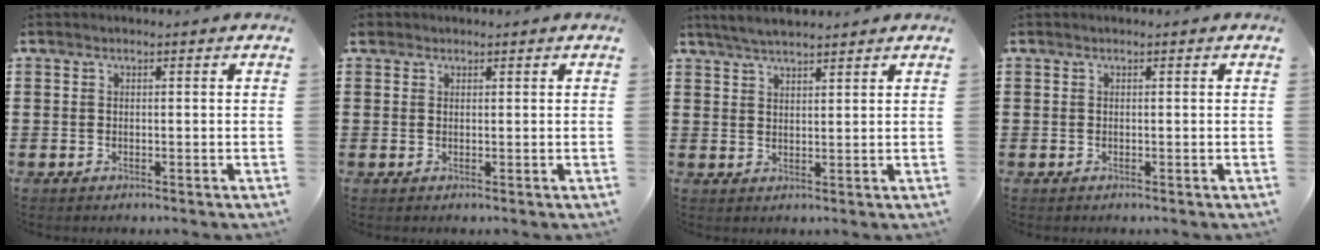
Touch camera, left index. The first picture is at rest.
{"total": 1.1, "force": [0.8, 0.7, 0.2], "torque": [-0.008, 0.004, 0.015]}
{"total": 3.3, "force": [3.0, 0.3, 1.2], "torque": [-0.031, -0.002, 0.058]}
{"total": 0.0}